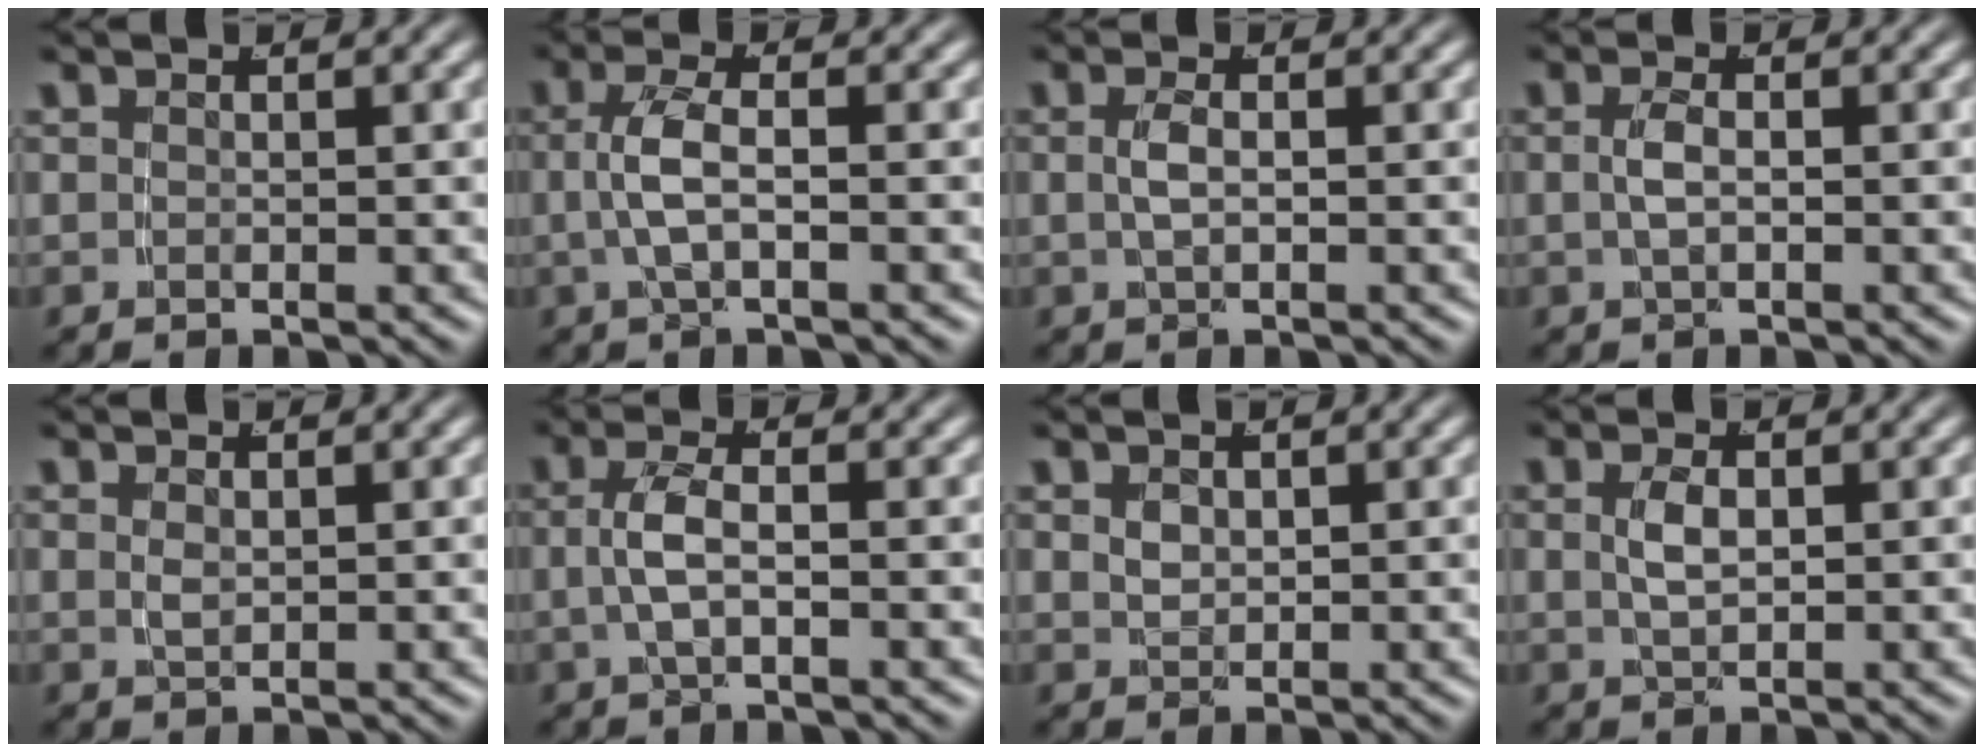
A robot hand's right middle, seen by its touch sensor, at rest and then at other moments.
{"total": 2.9, "force": [-0.2, 0.5, 2.8], "torque": [-0.065, 0.001, -0.001]}
{"total": 1.5, "force": [-0.2, 0.0, 1.5], "torque": [-0.034, -0.002, 0.002]}
{"total": 1.6, "force": [-0.3, 0.0, 1.5], "torque": [-0.033, -0.001, -0.001]}
{"total": 0.7, "force": [0.3, -0.2, 0.7], "torque": [-0.014, -0.009, 0.015]}
{"total": 2.5, "force": [-0.3, 0.4, 2.5], "torque": [-0.056, 0.000, -0.003]}
{"total": 0.9, "force": [0.4, 0.4, 0.7], "torque": [-0.017, -0.008, 0.018]}
{"total": 1.8, "force": [0.1, 0.4, 1.8], "torque": [-0.037, -0.006, 0.011]}